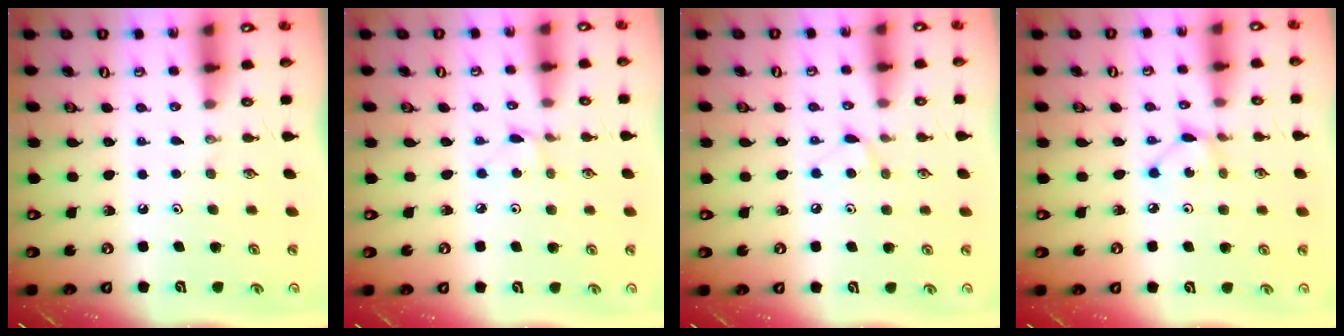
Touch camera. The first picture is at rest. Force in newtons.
{"total": 2.1, "press": 2.1, "slide": 0.2}
{"total": 5.4, "press": 5.4, "slide": 0.7}
{"total": 2.5, "press": 2.5, "slide": 0.1}